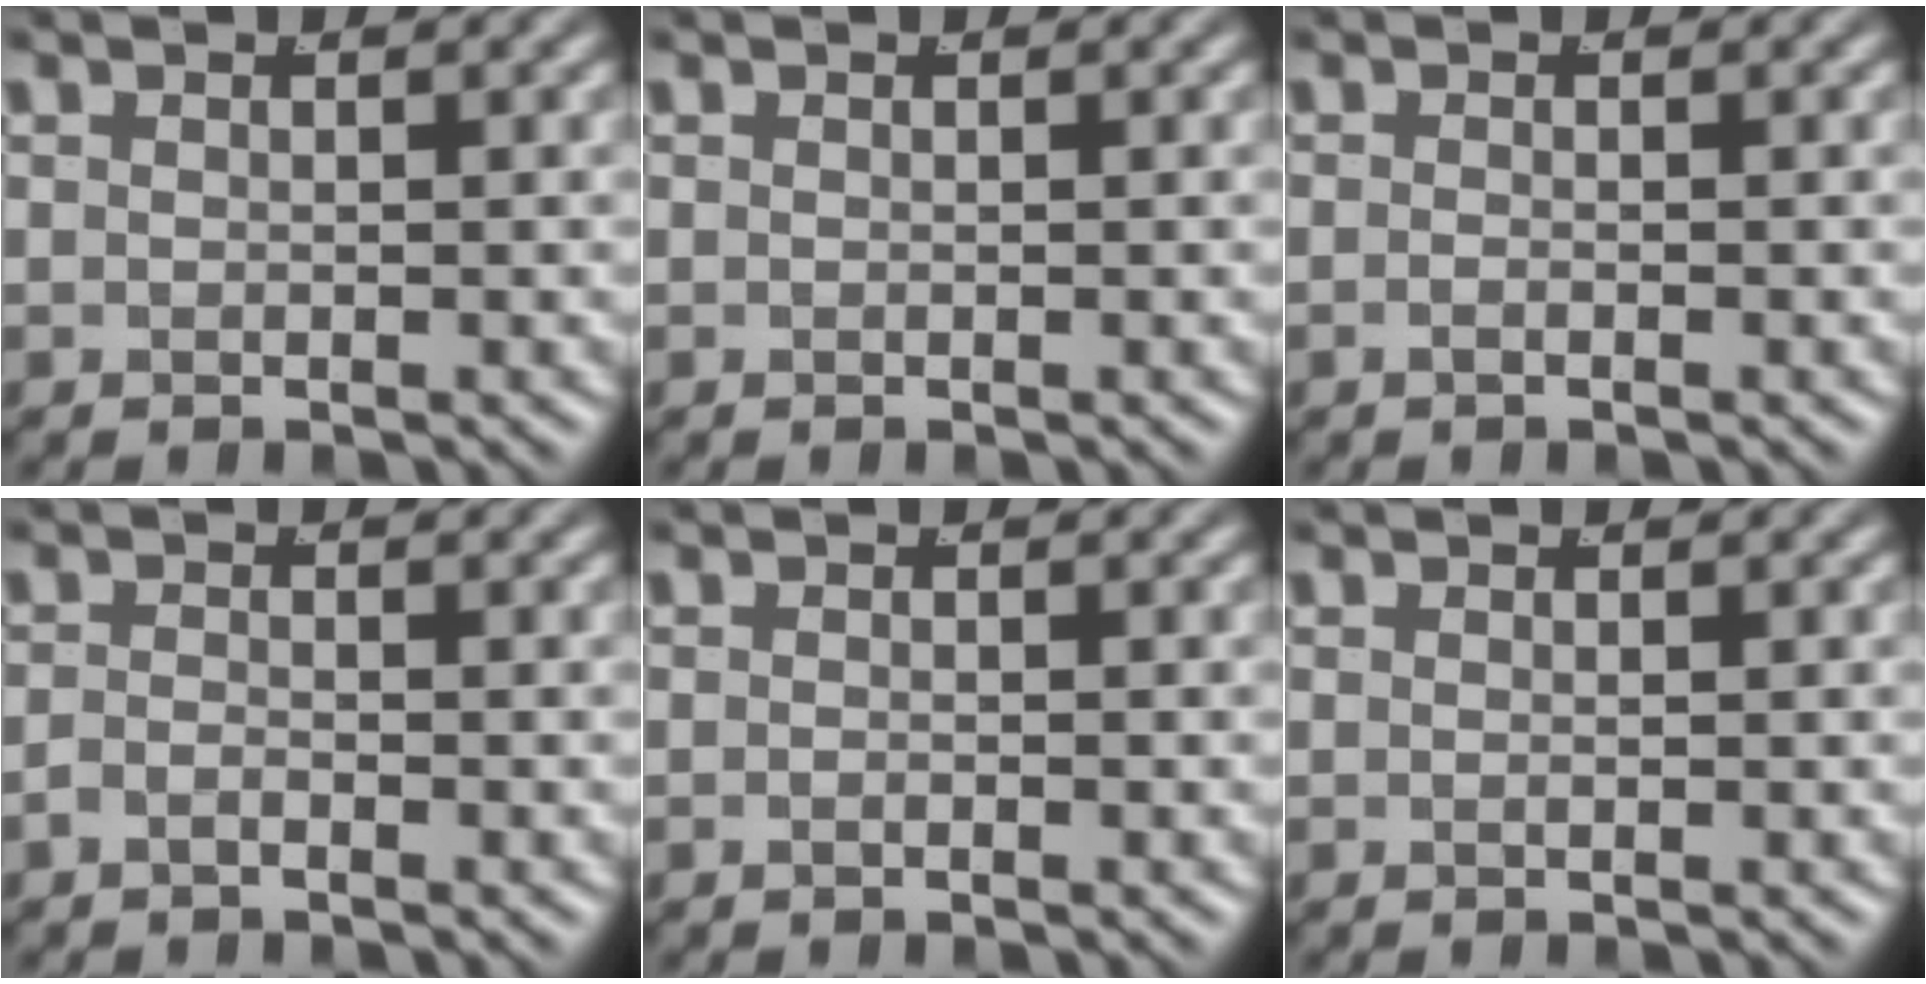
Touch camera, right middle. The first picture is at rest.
{"total": 0.0}
{"total": 0.7, "force": [-0.6, -0.1, 0.3], "torque": [-0.012, -0.005, -0.011]}
{"total": 1.3, "force": [-1.1, 0.1, 0.5], "torque": [-0.013, -0.008, -0.020]}
{"total": 0.6, "force": [-0.5, 0.0, 0.3], "torque": [-0.009, -0.003, -0.008]}
{"total": 0.0}